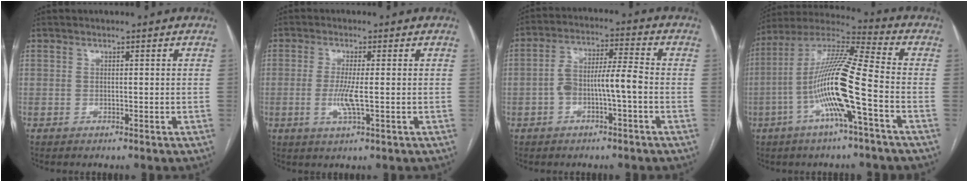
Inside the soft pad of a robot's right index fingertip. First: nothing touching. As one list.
[{"total": 4.3, "force": [-0.7, 0.1, 4.2], "torque": [-0.095, -0.011, -0.012]}, {"total": 7.5, "force": [-1.7, 0.1, 7.3], "torque": [-0.139, 0.022, -0.030]}, {"total": 15.5, "force": [-4.3, 0.0, 14.9], "torque": [-0.292, 0.007, -0.090]}]